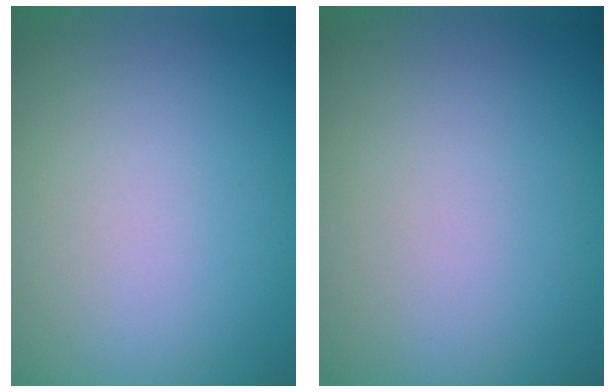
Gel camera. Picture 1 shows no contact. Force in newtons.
{"total": 0.0}